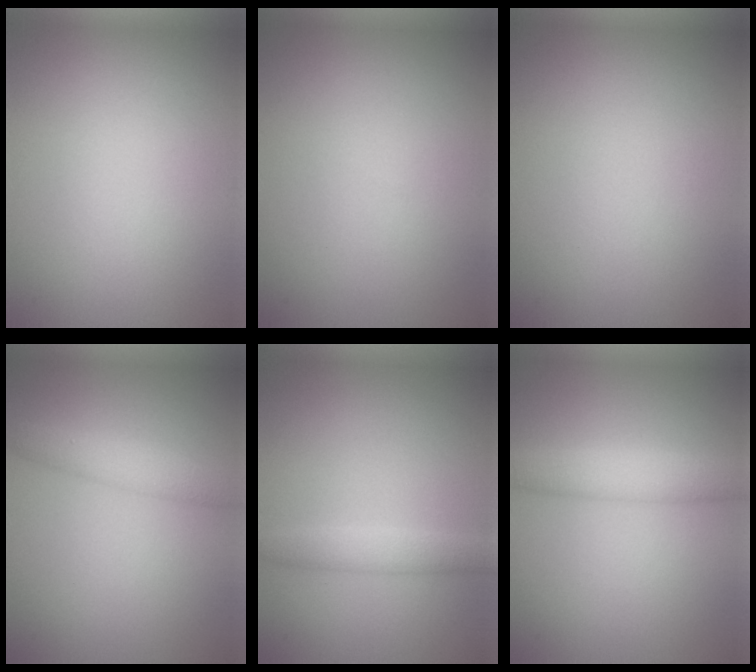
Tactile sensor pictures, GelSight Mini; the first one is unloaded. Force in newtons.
{"total": 0.0}
{"total": 0.0}
{"total": 2.8, "press": 2.8, "slide": 0.1}
{"total": 2.1, "press": 2.1, "slide": 0.1}
{"total": 3.2, "press": 3.2, "slide": 0.2}